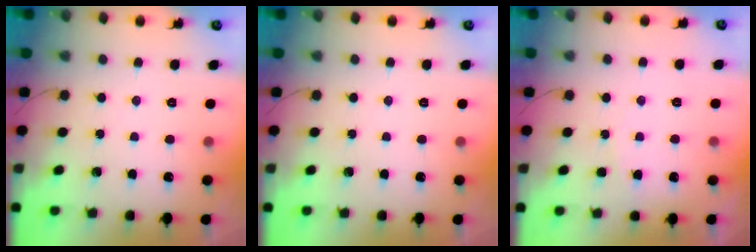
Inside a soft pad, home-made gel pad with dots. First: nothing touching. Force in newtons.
{"total": 0.0}
{"total": 3.5, "press": 3.5, "slide": 0.3}